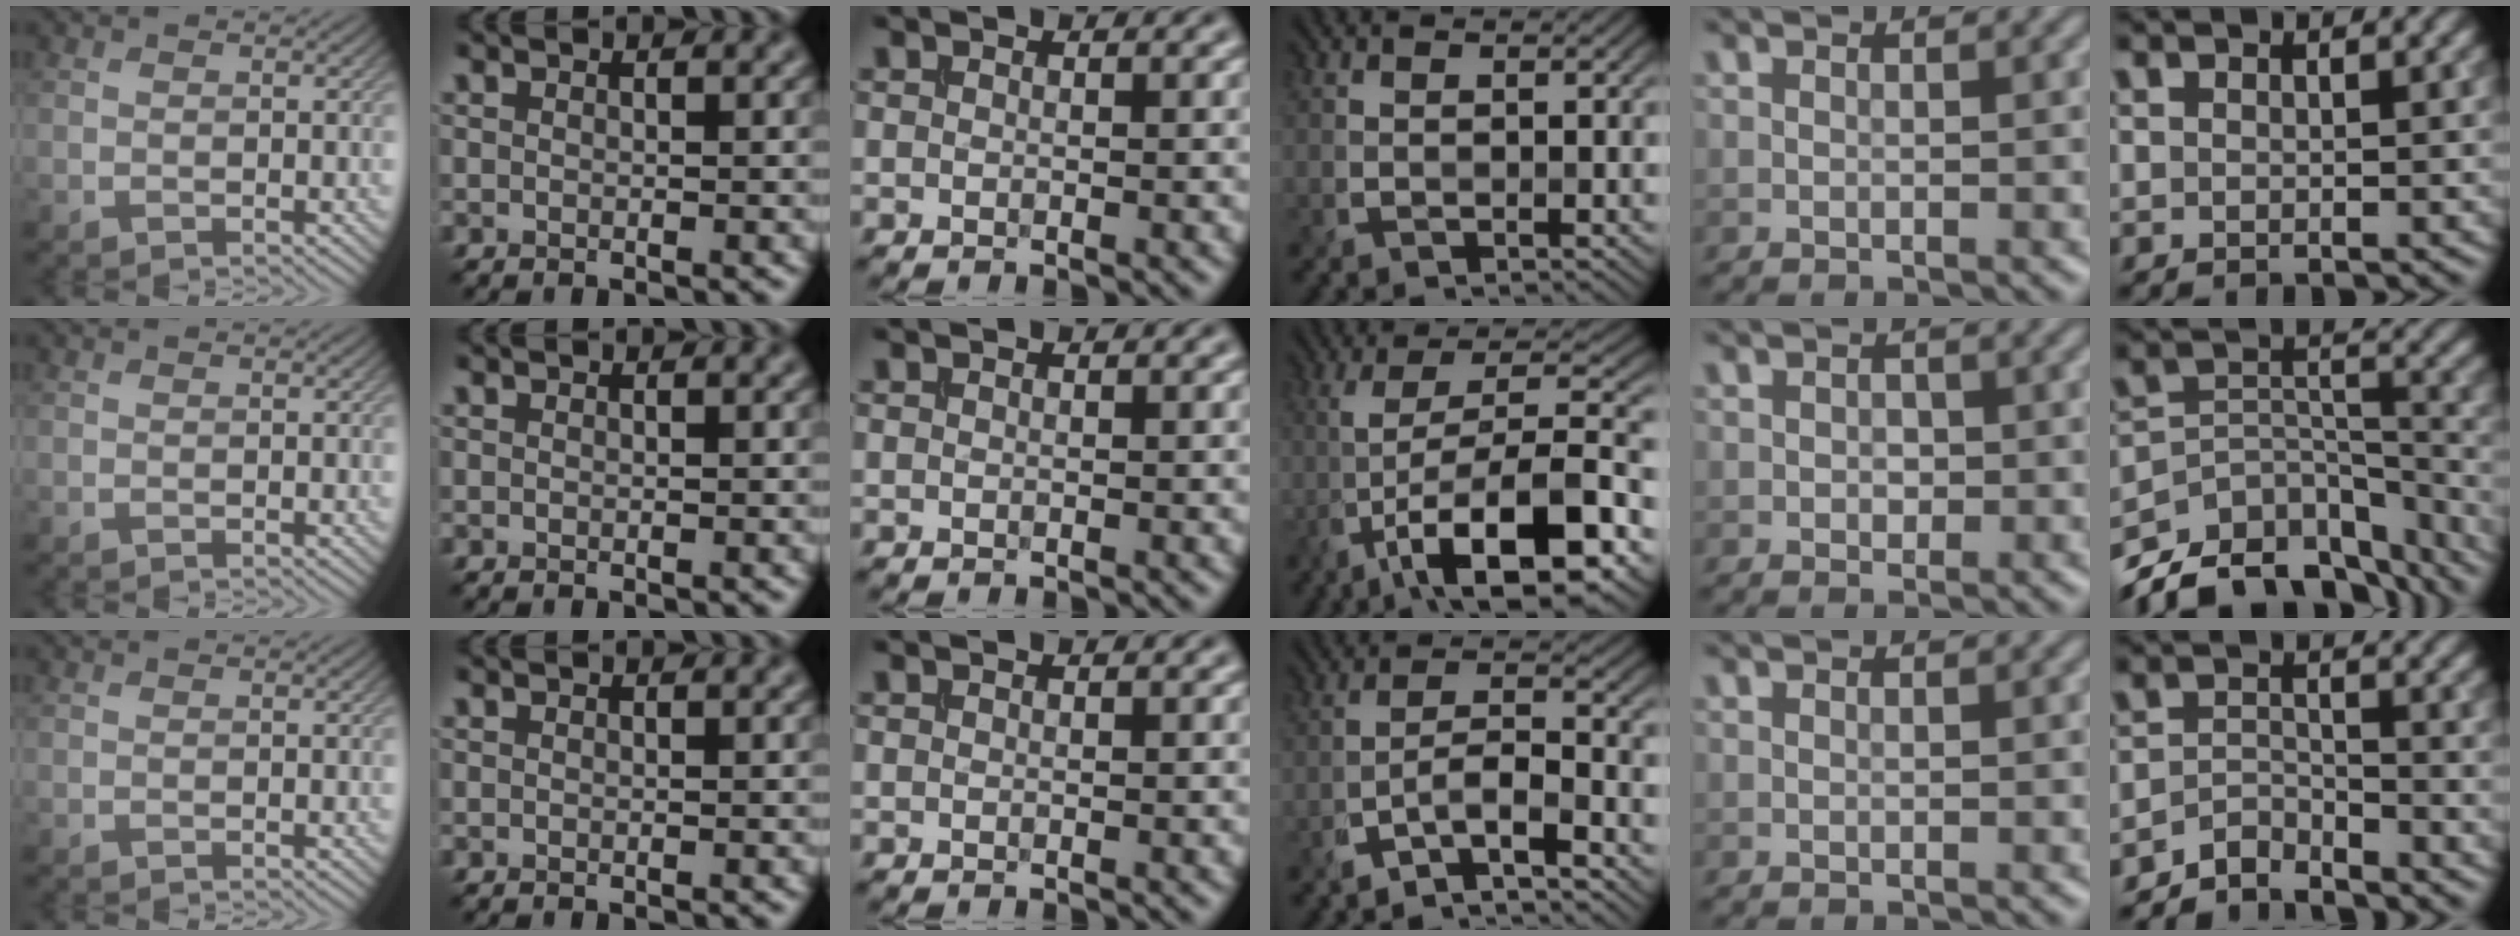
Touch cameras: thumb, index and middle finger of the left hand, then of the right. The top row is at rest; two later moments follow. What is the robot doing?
{"motion": "insert", "object": "file holder"}